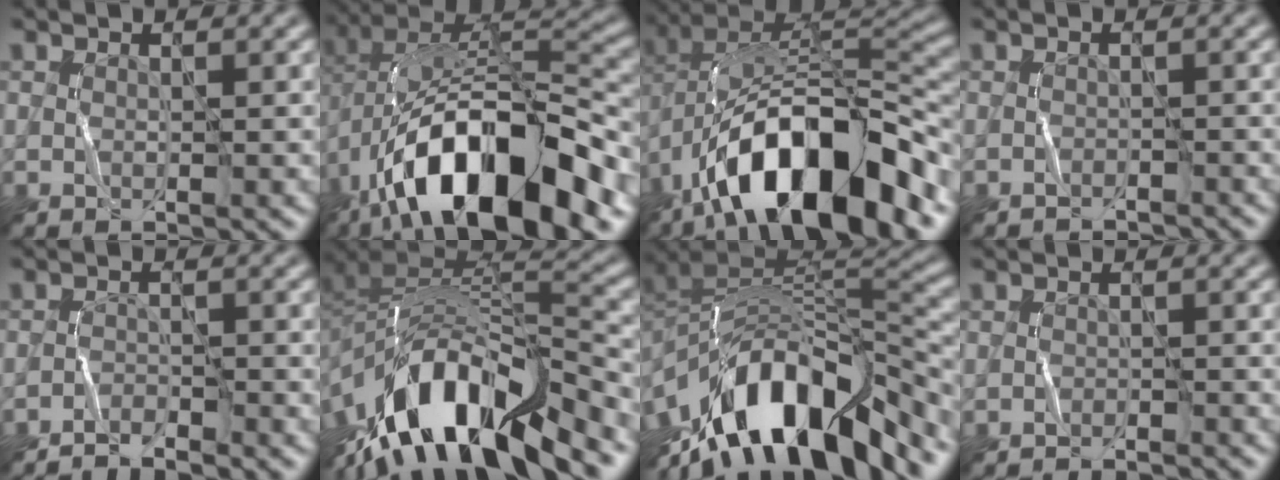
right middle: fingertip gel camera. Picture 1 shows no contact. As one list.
[{"total": 15.1, "force": [-7.0, 6.8, 11.5], "torque": [-0.193, 0.023, -0.121]}, {"total": 13.7, "force": [-7.0, 5.6, 10.4], "torque": [-0.168, 0.016, -0.122]}, {"total": 1.4, "force": [-1.4, 0.0, -0.2], "torque": [0.005, 0.000, -0.024]}, {"total": 2.5, "force": [-2.4, 0.0, 0.5], "torque": [-0.013, 0.009, -0.047]}, {"total": 12.6, "force": [-7.6, 4.9, 8.8], "torque": [-0.154, 0.022, -0.129]}, {"total": 13.8, "force": [-8.0, 6.1, 9.5], "torque": [-0.158, 0.023, -0.149]}, {"total": 1.7, "force": [-1.7, -0.1, -0.1], "torque": [0.002, 0.007, -0.026]}]